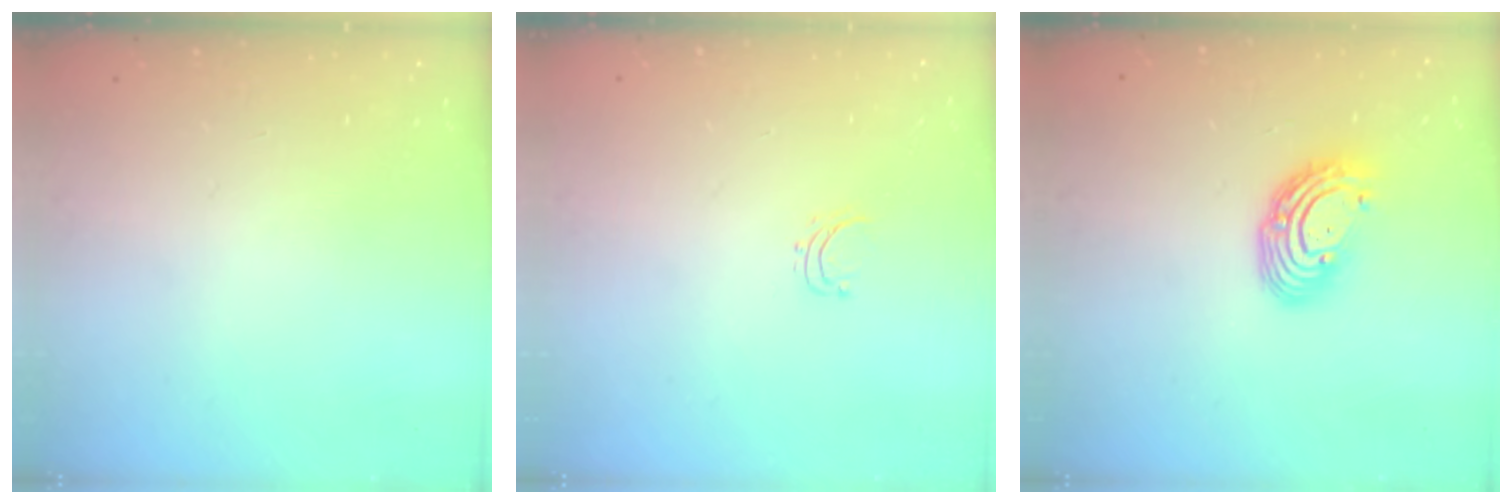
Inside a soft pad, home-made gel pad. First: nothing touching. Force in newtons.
{"total": 3.7, "press": 3.7, "slide": 0.3}
{"total": 9.8, "press": 9.7, "slide": 0.9}